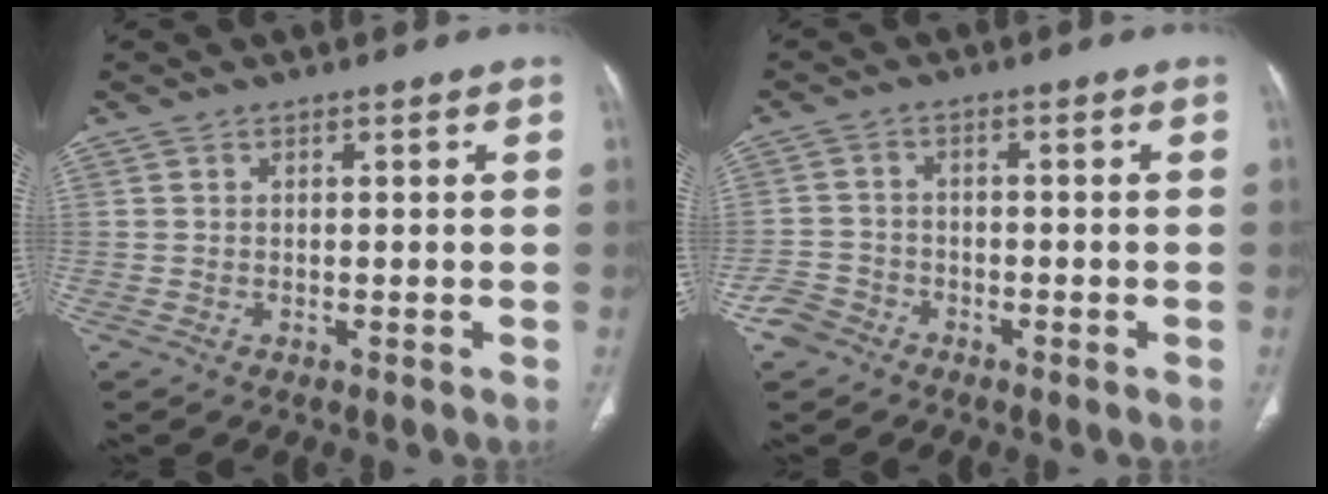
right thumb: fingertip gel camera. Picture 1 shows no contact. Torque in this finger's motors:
{"motor_torque": [0.48, 0.38, 0.28, -0.25, 0.00]}